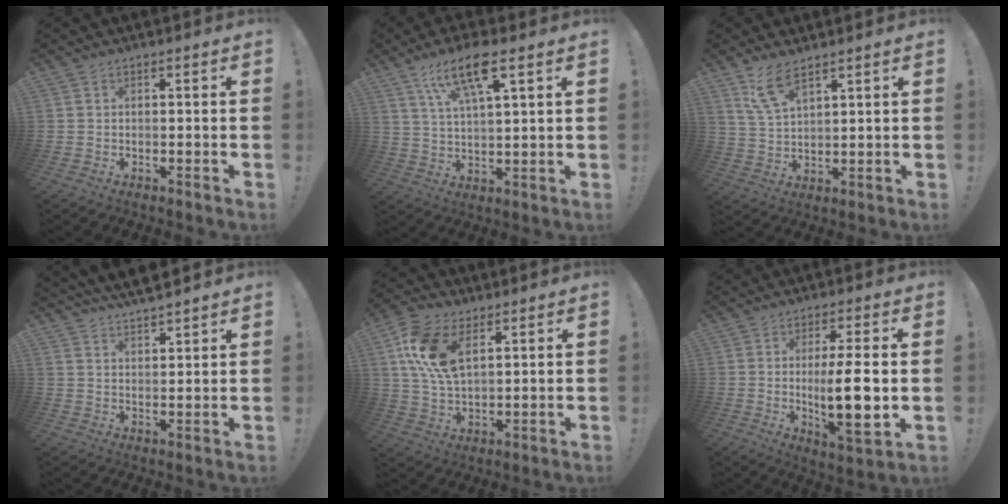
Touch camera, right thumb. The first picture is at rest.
{"total": 12.7, "force": [7.2, 3.4, 9.9], "torque": [-0.165, -0.024, 0.120]}
{"total": 8.1, "force": [6.0, 2.5, 4.9], "torque": [-0.091, -0.022, 0.112]}
{"total": 5.8, "force": [5.3, 1.0, 2.0], "torque": [-0.036, -0.036, 0.097]}
{"total": 14.1, "force": [6.2, 7.9, 9.9], "torque": [-0.205, -0.018, 0.115]}
{"total": 12.6, "force": [0.4, 2.7, 12.3], "torque": [-0.200, -0.017, -0.002]}